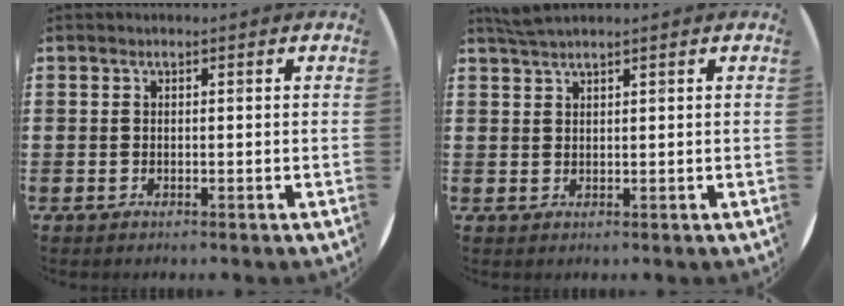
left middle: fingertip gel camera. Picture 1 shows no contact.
{"total": 2.0, "force": [1.8, 0.0, 0.8], "torque": [-0.017, 0.002, 0.035]}